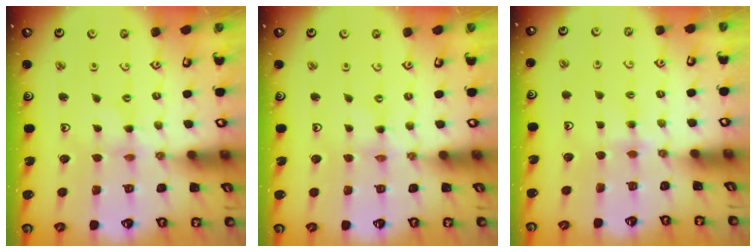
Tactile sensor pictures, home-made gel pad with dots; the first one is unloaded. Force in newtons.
{"total": 1.1, "press": 1.1, "slide": 0.2}
{"total": 3.9, "press": 3.8, "slide": 0.4}